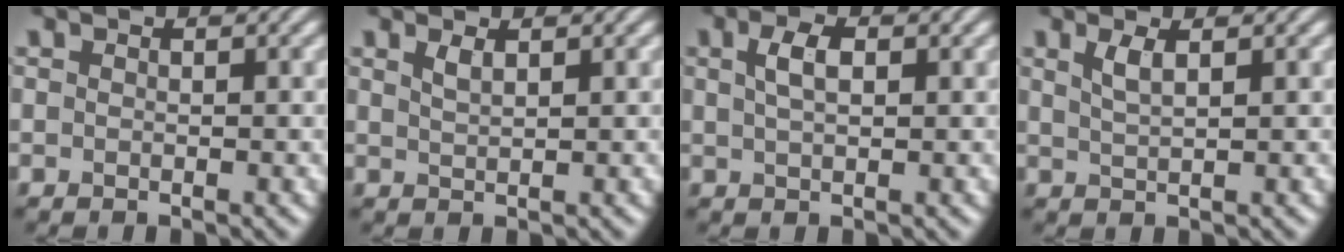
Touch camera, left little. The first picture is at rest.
{"total": 1.2, "force": [0.8, 0.3, 0.8], "torque": [-0.017, 0.001, 0.016]}
{"total": 2.5, "force": [0.9, 1.2, 2.1], "torque": [-0.041, 0.005, 0.015]}
{"total": 1.7, "force": [0.9, 0.5, 1.4], "torque": [-0.028, 0.001, 0.018]}